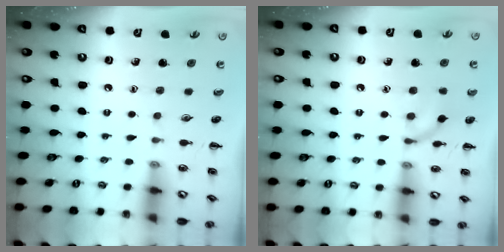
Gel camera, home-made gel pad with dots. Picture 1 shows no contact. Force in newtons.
{"total": 8.3, "press": 8.2, "slide": 0.7}